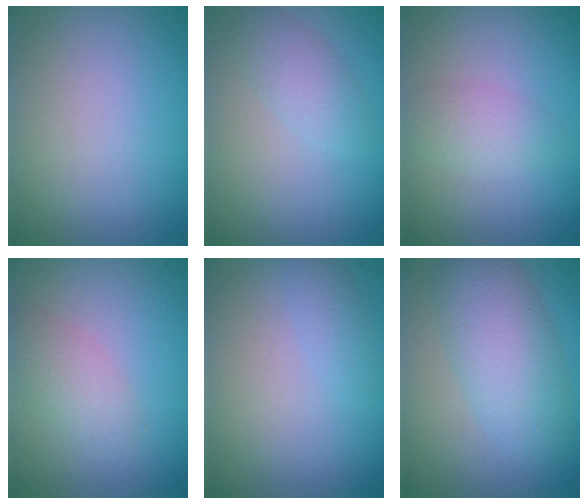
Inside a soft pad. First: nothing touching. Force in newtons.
{"total": 2.1, "press": 2.1, "slide": 0.1}
{"total": 2.1, "press": 2.1, "slide": 0.1}
{"total": 2.3, "press": 2.3, "slide": 0.0}
{"total": 1.1, "press": 1.1, "slide": 0.0}
{"total": 5.4, "press": 5.4, "slide": 0.1}